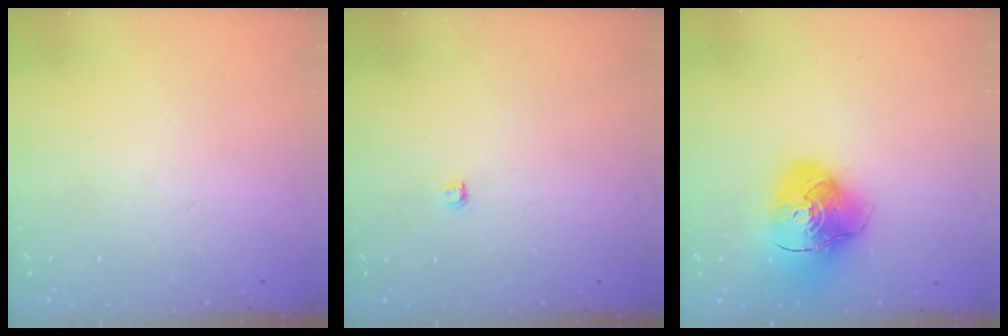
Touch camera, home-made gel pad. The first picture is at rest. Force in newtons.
{"total": 2.8, "press": 2.8, "slide": 0.4}
{"total": 15.7, "press": 15.5, "slide": 2.0}